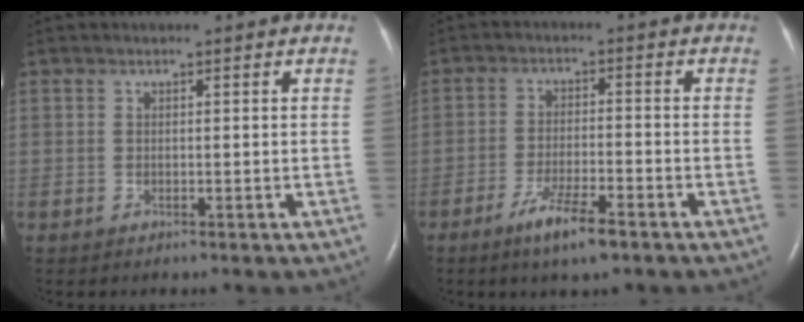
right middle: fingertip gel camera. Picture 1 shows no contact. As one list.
[{"total": 7.2, "force": [-4.7, 0.4, 5.5], "torque": [-0.111, -0.014, -0.085]}]